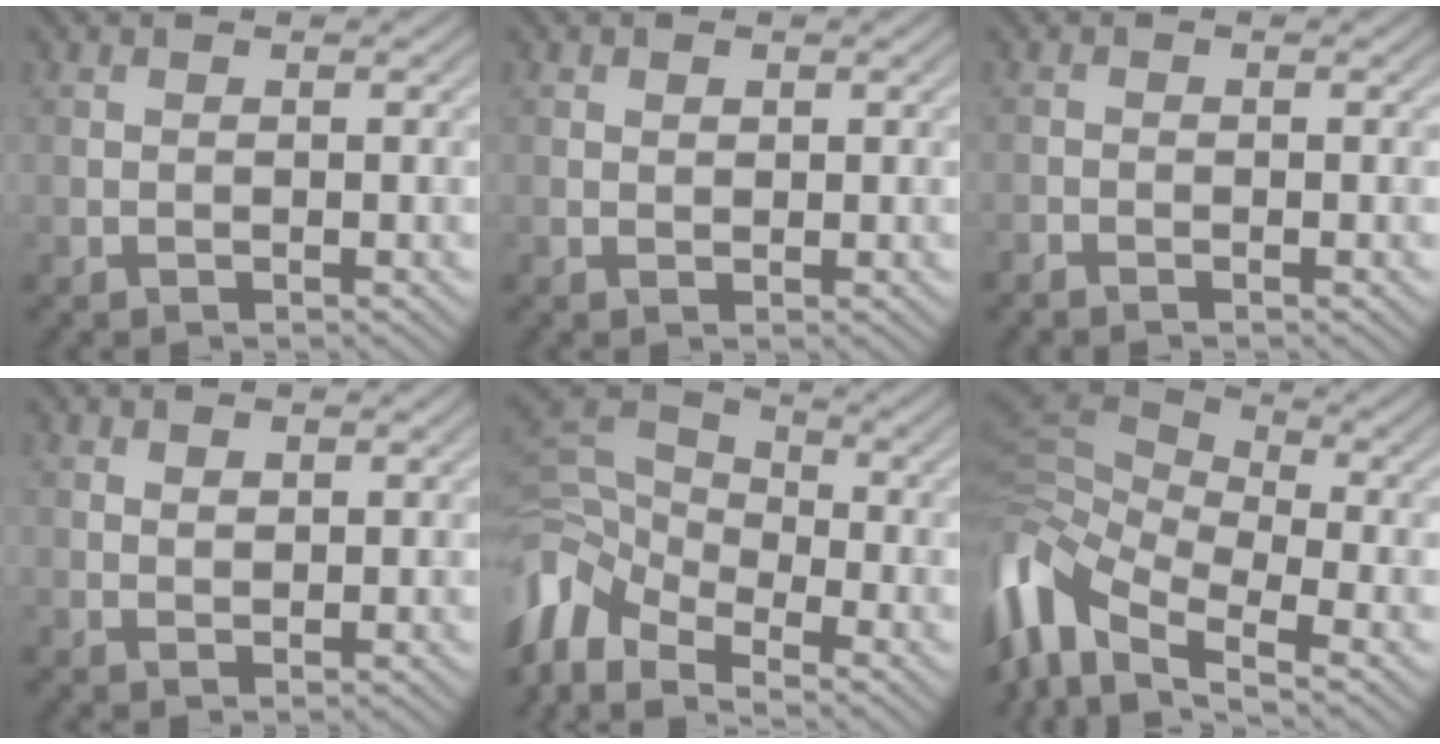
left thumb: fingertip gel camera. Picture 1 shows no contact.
{"total": 0.7, "force": [0.5, 0.4, 0.3], "torque": [-0.005, -0.002, 0.008]}
{"total": 0.7, "force": [-0.7, 0.0, 0.2], "torque": [-0.003, -0.002, -0.015]}
{"total": 1.0, "force": [0.7, 0.5, 0.5], "torque": [-0.009, -0.002, 0.013]}
{"total": 9.7, "force": [-4.7, 5.4, 6.7], "torque": [-0.169, -0.009, -0.099]}
{"total": 12.9, "force": [-4.3, 6.0, 10.6], "torque": [-0.256, 0.006, -0.084]}